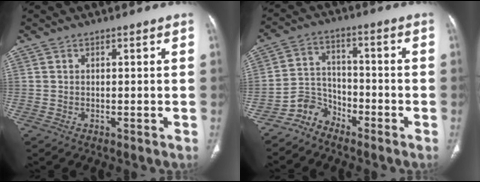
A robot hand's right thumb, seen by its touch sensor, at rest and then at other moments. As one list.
[{"total": 6.0, "force": [-5.0, 3.3, 0.4], "torque": [0.012, 0.049, -0.104]}]